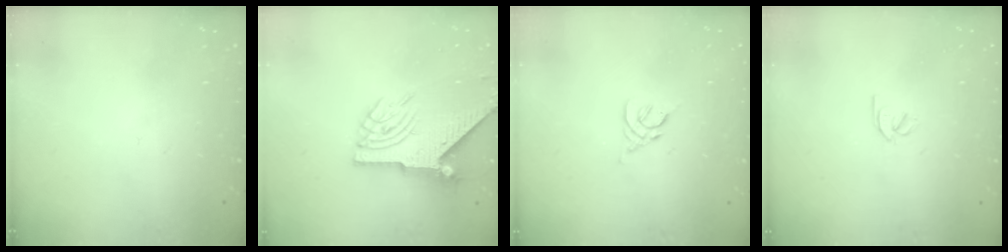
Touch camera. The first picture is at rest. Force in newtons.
{"total": 8.8, "press": 8.7, "slide": 1.3}
{"total": 2.5, "press": 2.4, "slide": 0.7}
{"total": 1.8, "press": 1.7, "slide": 0.5}